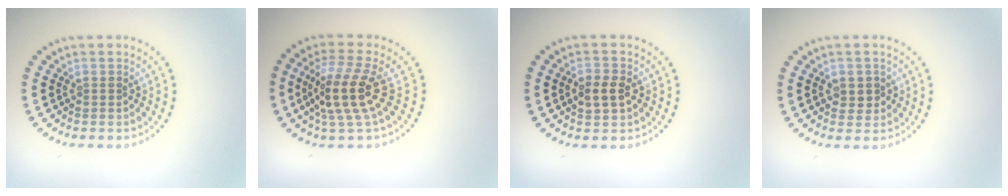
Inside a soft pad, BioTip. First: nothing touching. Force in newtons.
{"total": 4.6, "press": 3.8, "slide": 2.5}
{"total": 2.5, "press": 2.5, "slide": 0.2}
{"total": 1.5, "press": 1.4, "slide": 0.2}